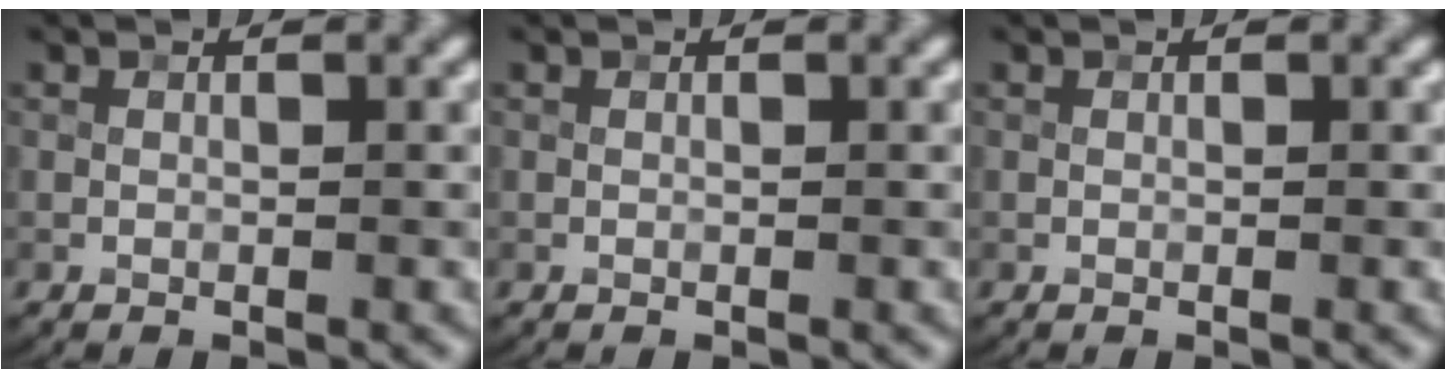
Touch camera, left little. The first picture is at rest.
{"total": 0.0}
{"total": 0.0}